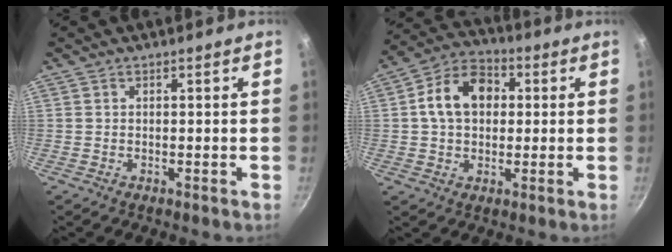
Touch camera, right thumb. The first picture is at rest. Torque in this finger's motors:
{"motor_torque": [0.66, 2.46, 1.09, -0.07, 0.06]}